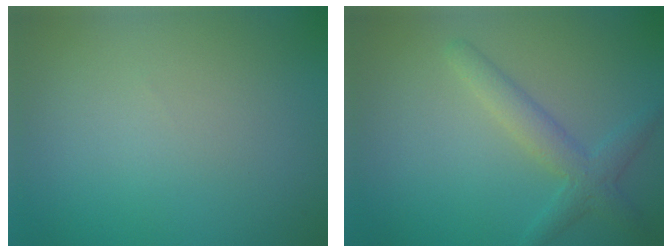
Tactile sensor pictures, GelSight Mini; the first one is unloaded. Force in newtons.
{"total": 1.9, "press": 1.9, "slide": 0.2}